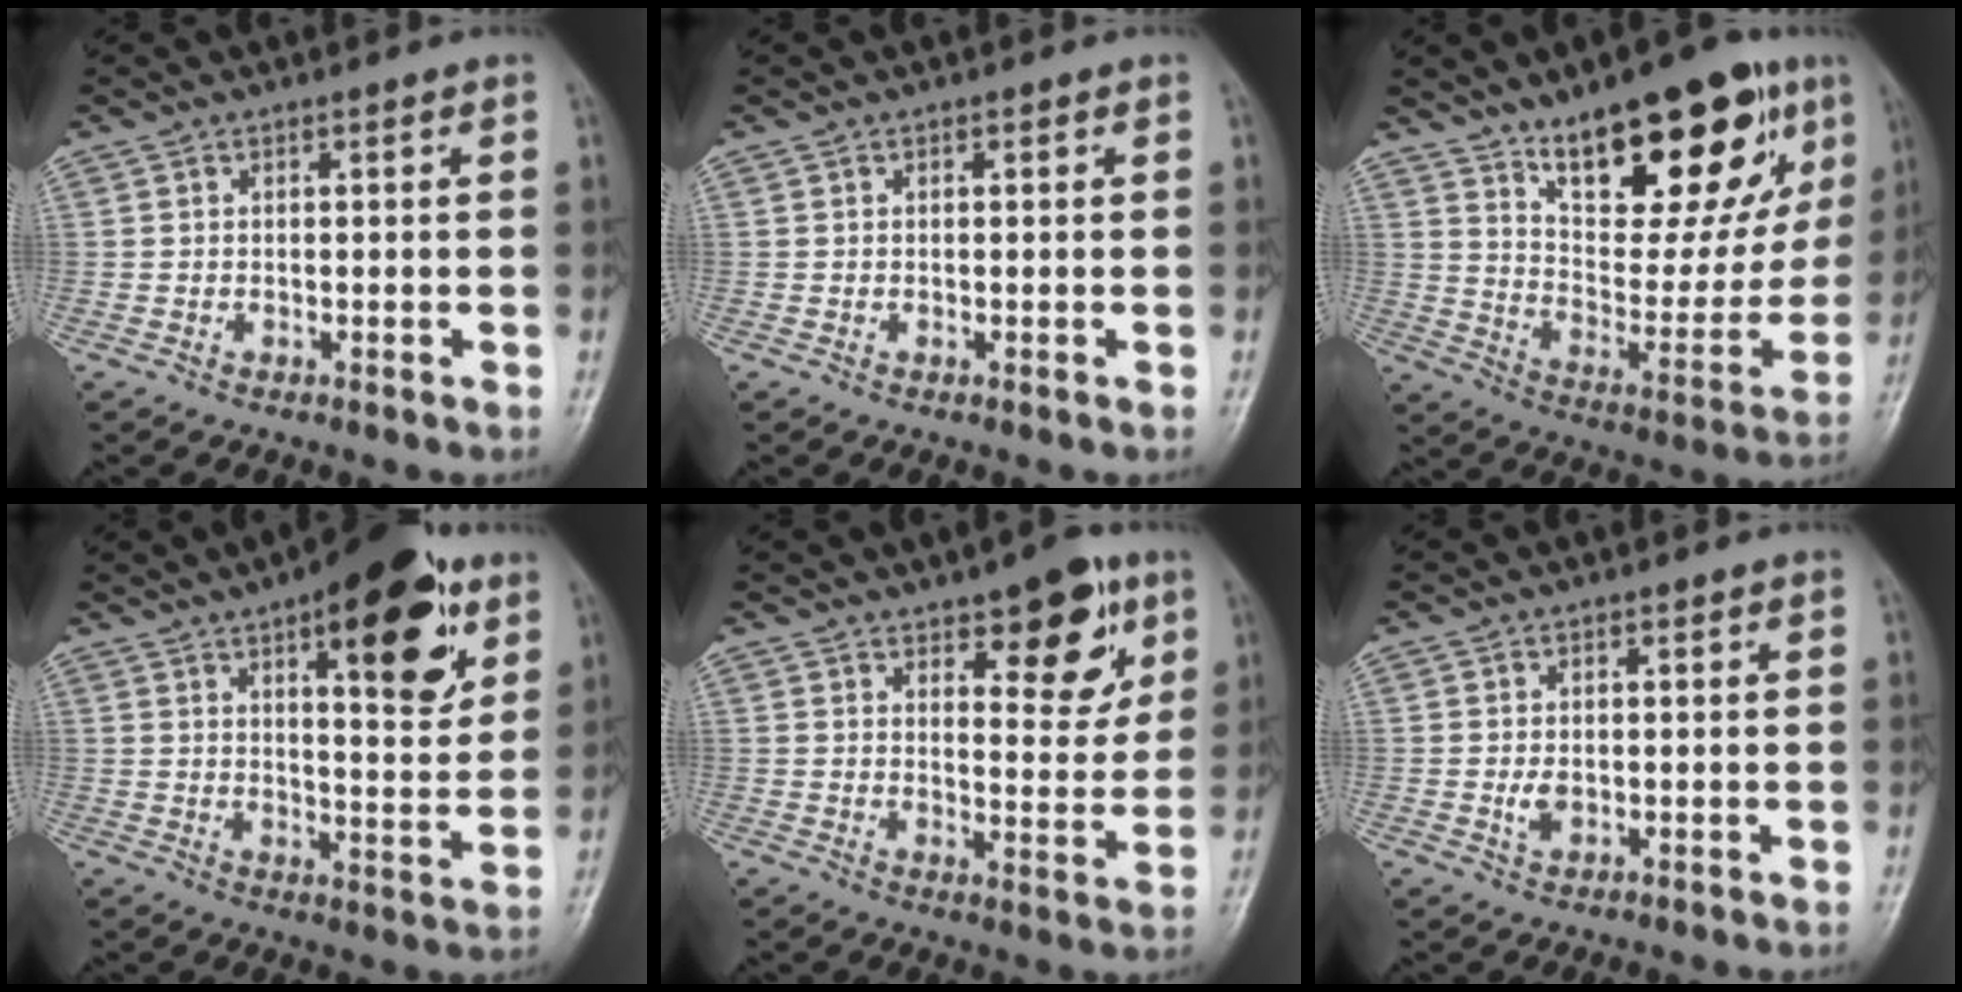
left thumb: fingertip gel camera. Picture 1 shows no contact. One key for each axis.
{"total": 0.0}
{"total": 24.8, "fx": 14.1, "fy": 9.9, "fz": 17.9, "tx": -0.206, "ty": -0.053, "tz": 0.224}
{"total": 18.1, "fx": 9.1, "fy": 6.5, "fz": 14.2, "tx": -0.158, "ty": -0.034, "tz": 0.125}
{"total": 11.7, "fx": 6.3, "fy": 5.0, "fz": 8.5, "tx": -0.080, "ty": -0.034, "tz": 0.088}
{"total": 2.4, "fx": -0.2, "fy": 1.6, "fz": 1.8, "tx": -0.031, "ty": -0.003, "tz": -0.004}